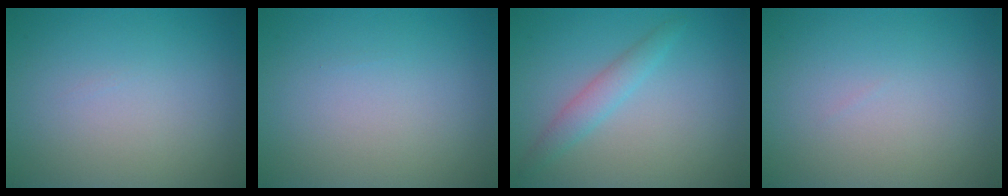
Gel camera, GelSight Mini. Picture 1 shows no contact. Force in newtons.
{"total": 0.0}
{"total": 2.0, "press": 2.0, "slide": 0.1}
{"total": 0.0}